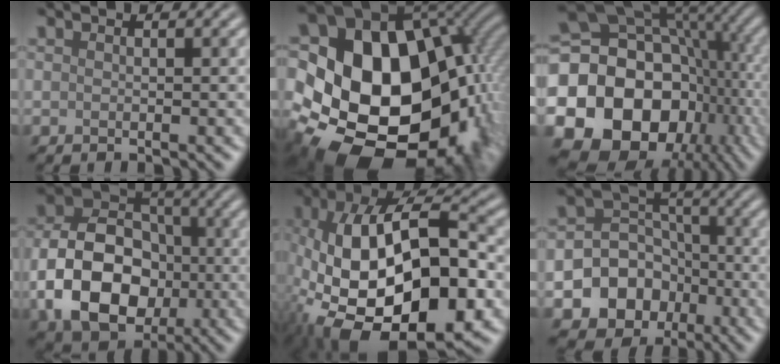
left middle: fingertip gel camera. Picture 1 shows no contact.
{"total": 19.9, "force": [-2.6, 15.0, 12.8], "torque": [-0.214, -0.030, -0.016]}
{"total": 21.7, "force": [-4.9, 17.3, 12.1], "torque": [-0.212, -0.026, -0.089]}
{"total": 11.6, "force": [-2.9, 8.4, 7.5], "torque": [-0.139, -0.008, -0.053]}
{"total": 17.4, "force": [-4.3, 8.9, 14.3], "torque": [-0.252, -0.014, -0.066]}
{"total": 11.8, "force": [-5.1, 10.1, 3.5], "torque": [-0.056, -0.028, -0.102]}